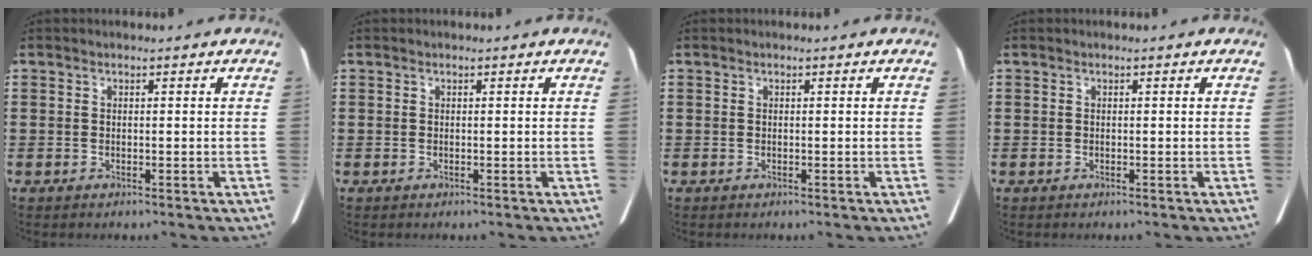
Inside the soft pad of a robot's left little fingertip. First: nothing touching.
{"total": 0.0}
{"total": 0.0}
{"total": 0.0}